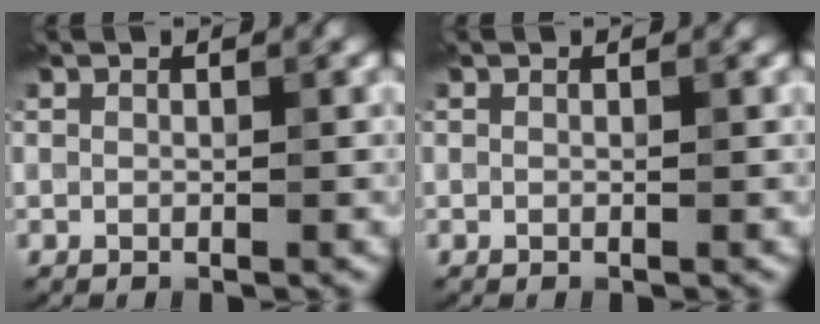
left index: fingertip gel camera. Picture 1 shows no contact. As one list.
[{"total": 0.0}]